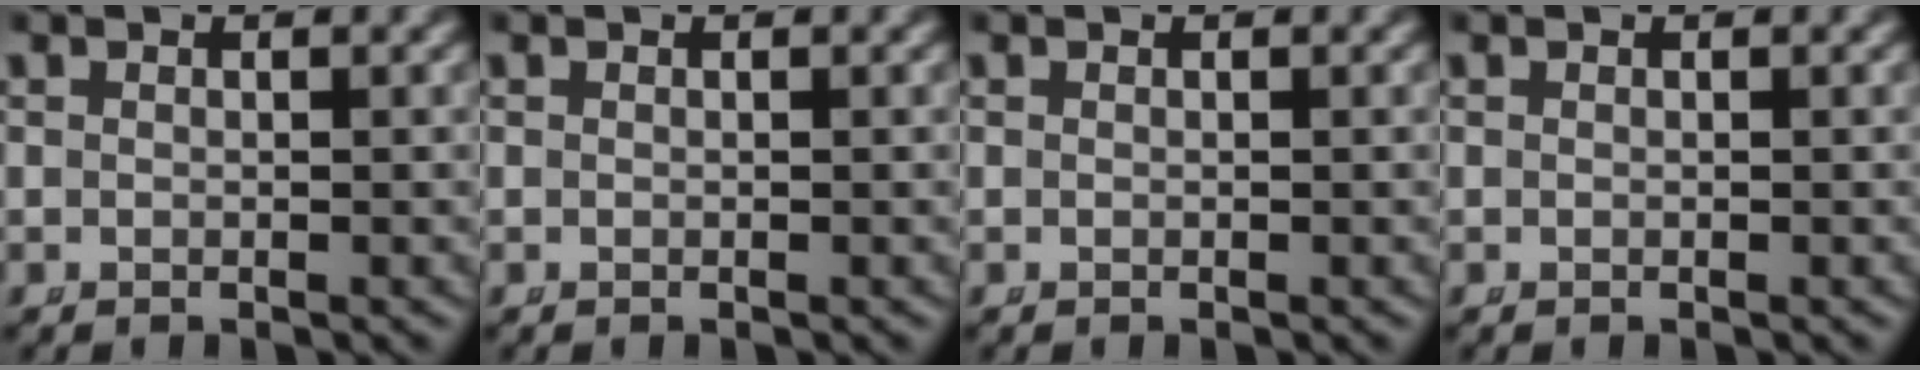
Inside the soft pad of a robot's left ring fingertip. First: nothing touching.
{"total": 0.0}
{"total": 0.0}
{"total": 0.0}